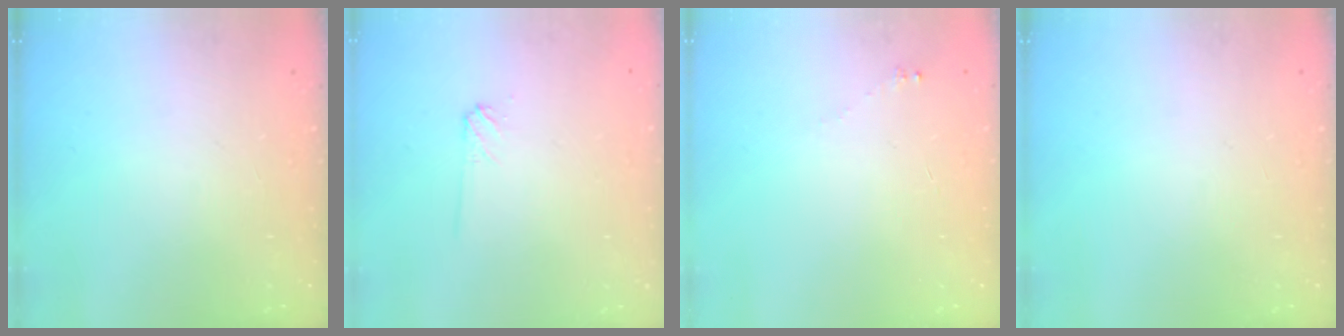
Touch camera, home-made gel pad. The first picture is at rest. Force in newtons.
{"total": 4.3, "press": 4.2, "slide": 0.8}
{"total": 1.7, "press": 1.6, "slide": 0.2}
{"total": 0.0}